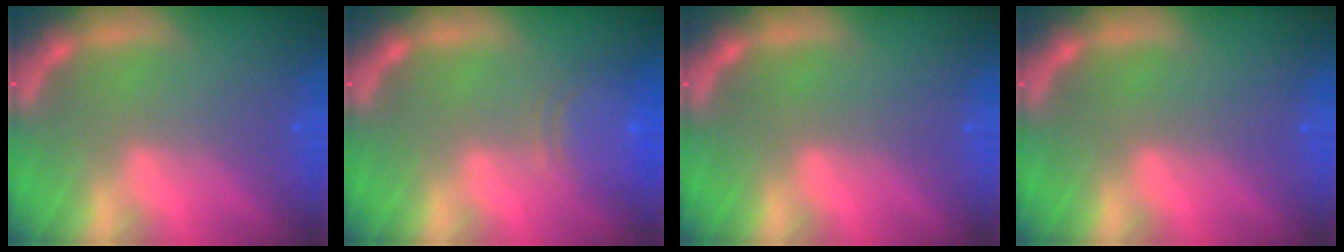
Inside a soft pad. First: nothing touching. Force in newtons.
{"total": 5.5}
{"total": 0.0}
{"total": 0.0}